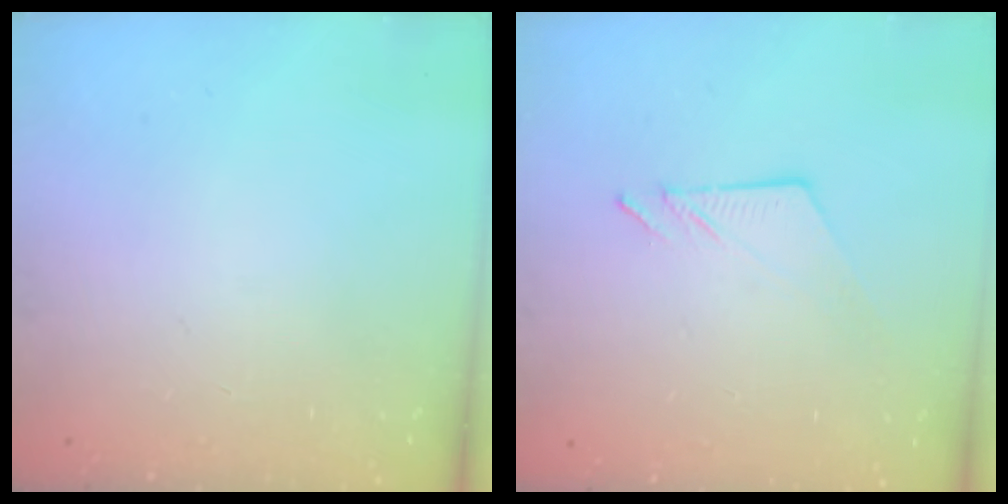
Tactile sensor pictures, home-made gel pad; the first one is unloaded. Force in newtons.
{"total": 7.0, "press": 7.0, "slide": 0.1}